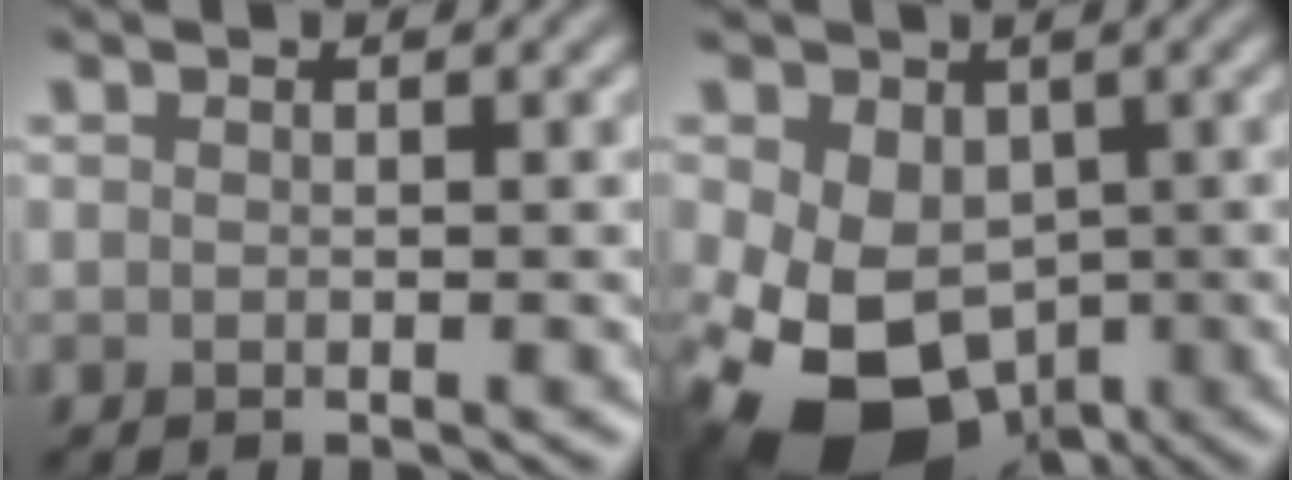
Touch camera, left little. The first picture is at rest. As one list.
[{"total": 11.1, "force": [-3.5, 7.9, 6.8], "torque": [-0.124, -0.039, -0.050]}]